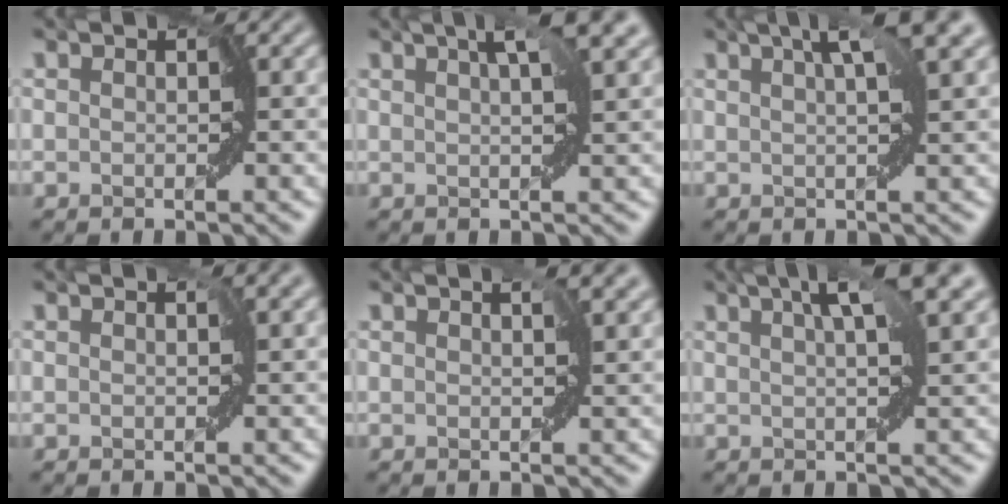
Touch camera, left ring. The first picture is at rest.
{"total": 4.1, "force": [2.2, 0.3, 3.4], "torque": [-0.056, 0.008, 0.038]}
{"total": 4.5, "force": [2.4, 0.1, 3.8], "torque": [-0.062, 0.009, 0.041]}
{"total": 1.1, "force": [0.5, 0.3, 0.9], "torque": [-0.011, 0.005, 0.005]}
{"total": 2.4, "force": [1.1, 0.9, 1.9], "torque": [-0.024, 0.005, 0.017]}
{"total": 5.3, "force": [2.7, 0.5, 4.4], "torque": [-0.067, 0.013, 0.045]}